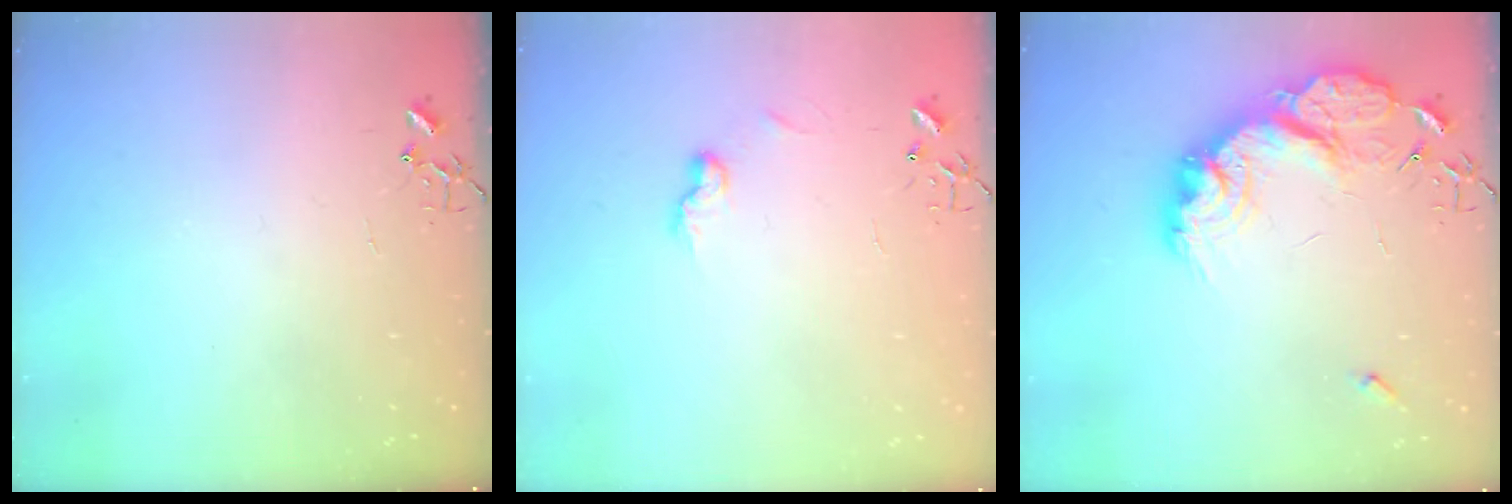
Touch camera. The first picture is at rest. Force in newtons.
{"total": 6.7, "press": 6.7, "slide": 0.4}
{"total": 19.6, "press": 19.6, "slide": 1.3}